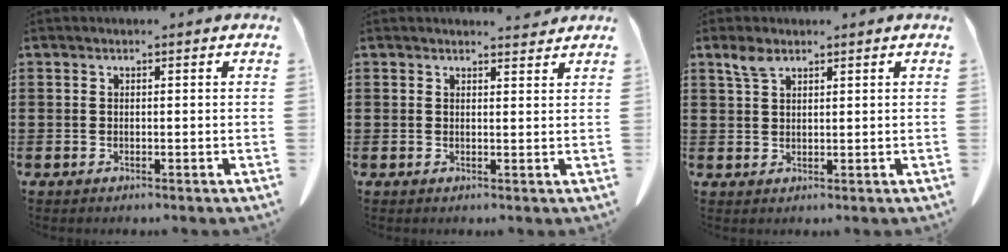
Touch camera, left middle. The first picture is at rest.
{"total": 2.0, "force": [2.0, 0.2, 0.5], "torque": [-0.014, -0.002, 0.037]}
{"total": 3.1, "force": [2.2, 1.3, 1.7], "torque": [-0.041, 0.002, 0.042]}